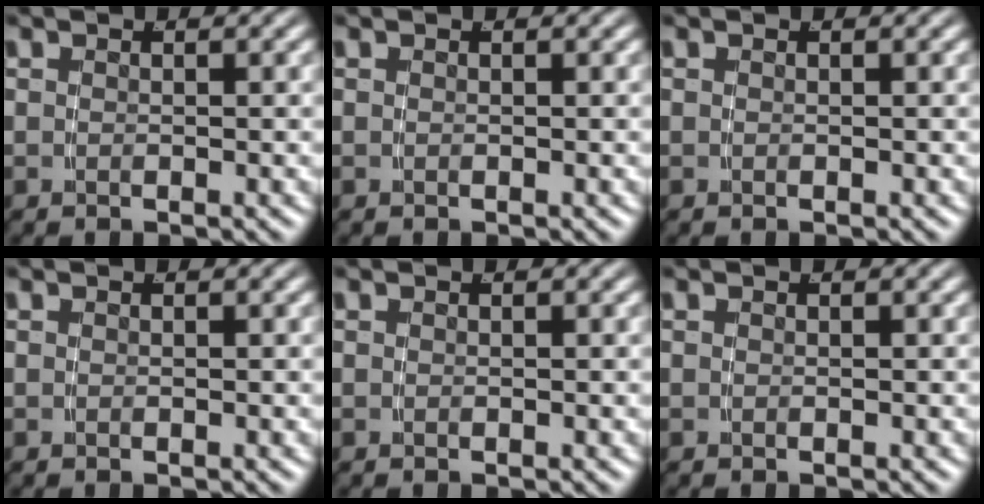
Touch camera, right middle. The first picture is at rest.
{"total": 0.0}
{"total": 0.0}
{"total": 0.0}
{"total": 0.0}
{"total": 0.0}